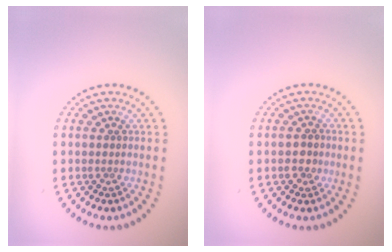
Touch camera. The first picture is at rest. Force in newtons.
{"total": 1.6, "press": 1.6, "slide": 0.3}